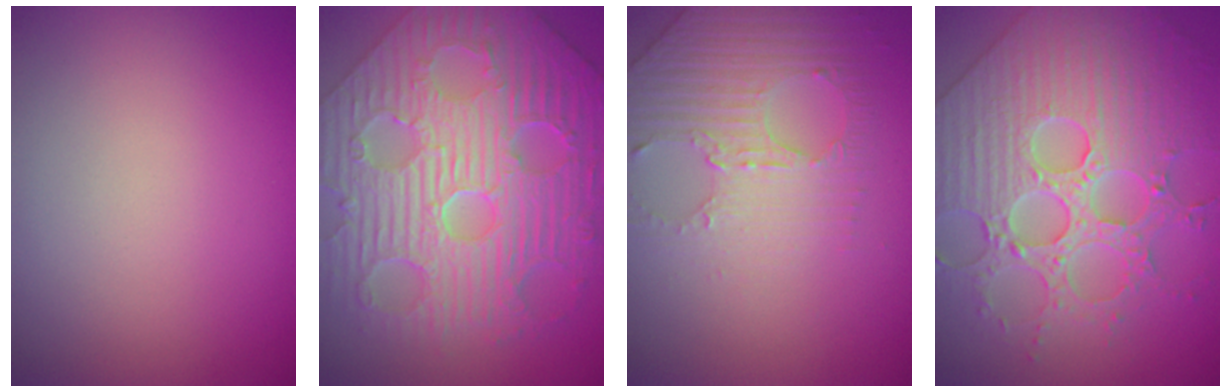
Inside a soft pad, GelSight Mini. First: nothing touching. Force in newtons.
{"total": 11.9, "press": 8.0, "slide": 8.8}
{"total": 4.4, "press": 3.2, "slide": 3.0}
{"total": 6.7, "press": 6.0, "slide": 2.9}